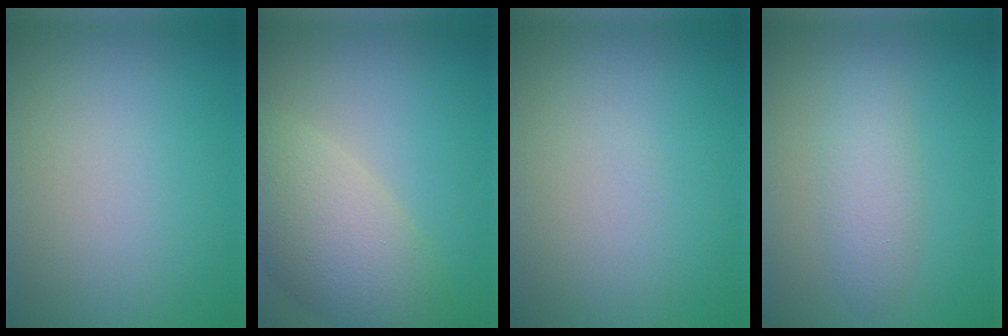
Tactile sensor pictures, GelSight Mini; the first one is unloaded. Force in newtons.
{"total": 6.9, "press": 6.9, "slide": 0.9}
{"total": 0.0}
{"total": 2.7, "press": 2.7, "slide": 0.1}